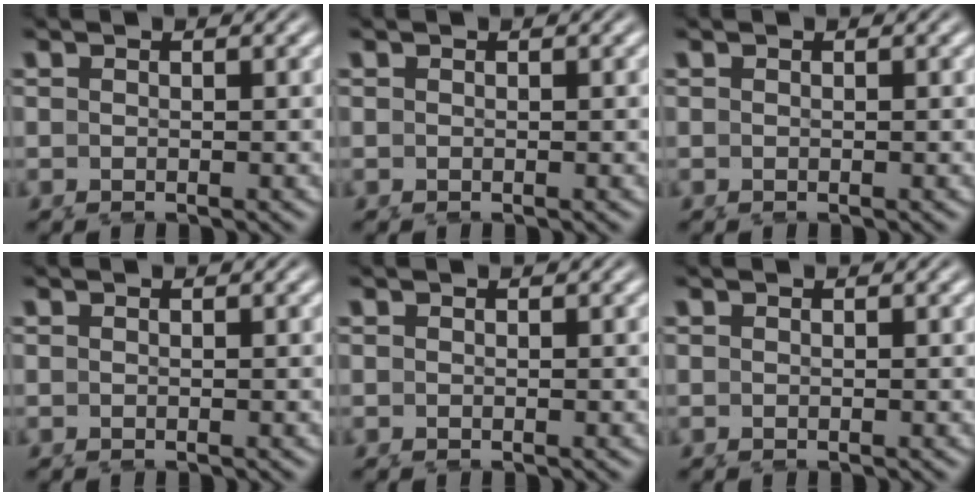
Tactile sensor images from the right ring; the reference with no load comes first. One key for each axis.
{"total": 0.0}
{"total": 0.0}
{"total": 0.0}
{"total": 0.0}
{"total": 0.0}